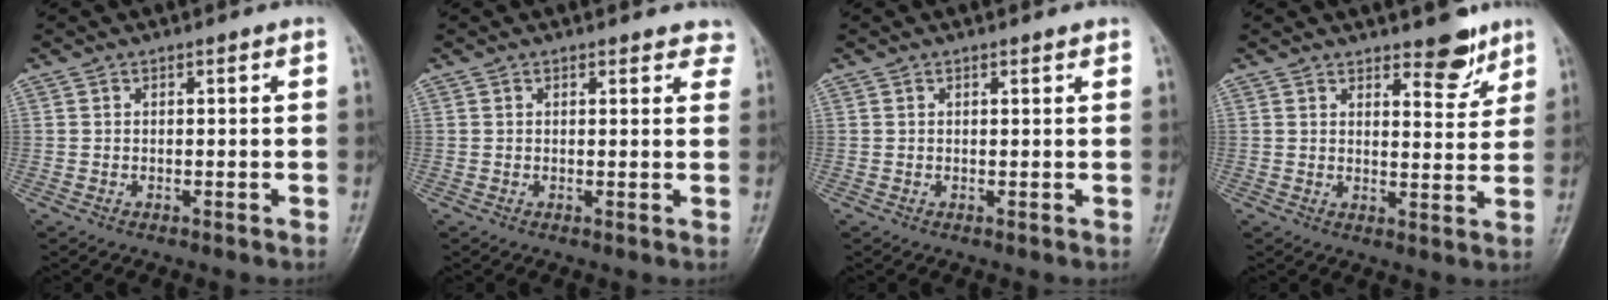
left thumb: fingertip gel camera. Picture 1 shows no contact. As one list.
[{"total": 3.4, "force": [2.9, 1.5, 1.0], "torque": [0.020, -0.010, 0.019]}, {"total": 0.8, "force": [0.6, 0.2, 0.4], "torque": [-0.006, -0.003, 0.008]}, {"total": 6.4, "force": [4.7, 2.5, 3.6], "torque": [-0.022, -0.034, 0.064]}]